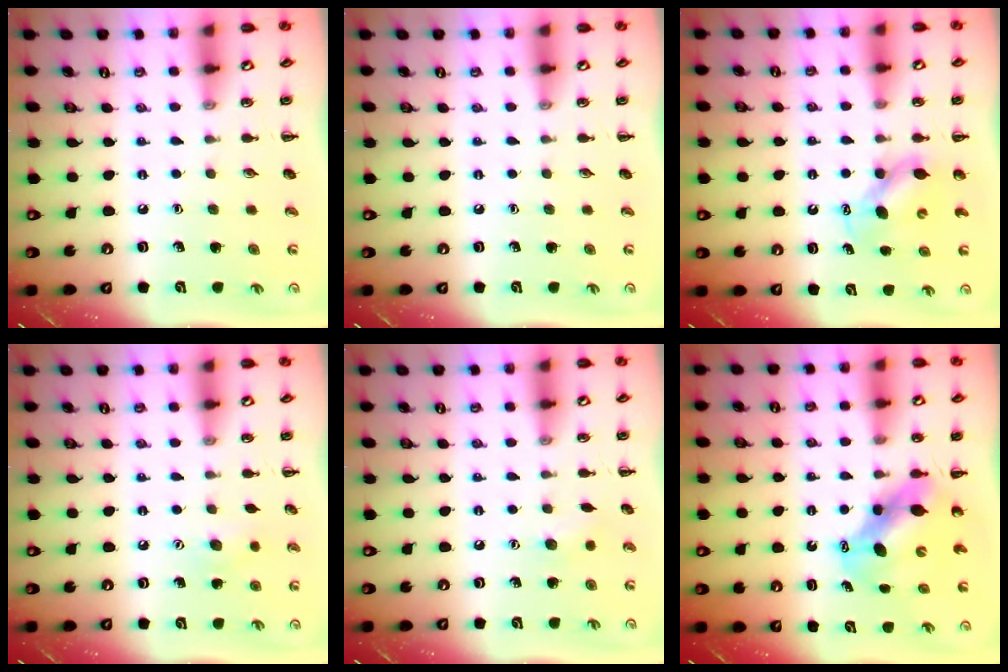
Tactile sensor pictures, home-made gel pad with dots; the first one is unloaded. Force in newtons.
{"total": 0.0}
{"total": 6.6, "press": 6.6, "slide": 0.8}
{"total": 6.3, "press": 6.1, "slide": 1.5}
{"total": 5.1, "press": 4.9, "slide": 1.3}
{"total": 6.7, "press": 6.5, "slide": 1.3}